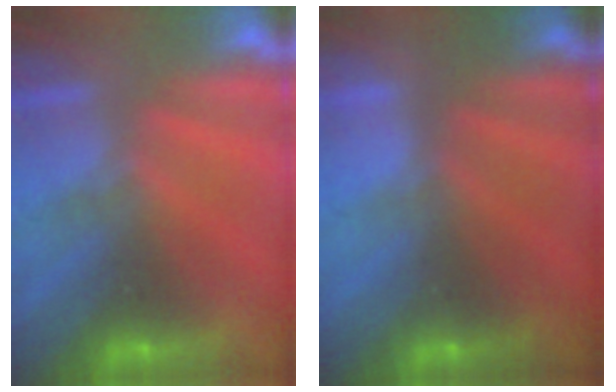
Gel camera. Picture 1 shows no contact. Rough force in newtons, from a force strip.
{"total": 2.1}